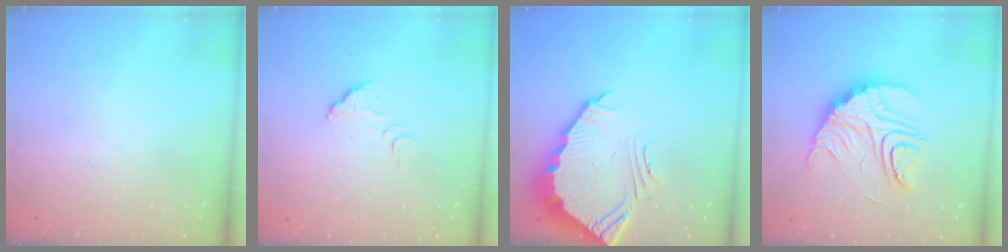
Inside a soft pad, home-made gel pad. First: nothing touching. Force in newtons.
{"total": 2.9, "press": 2.9, "slide": 0.1}
{"total": 5.2, "press": 5.2, "slide": 0.4}
{"total": 15.9, "press": 15.8, "slide": 1.7}